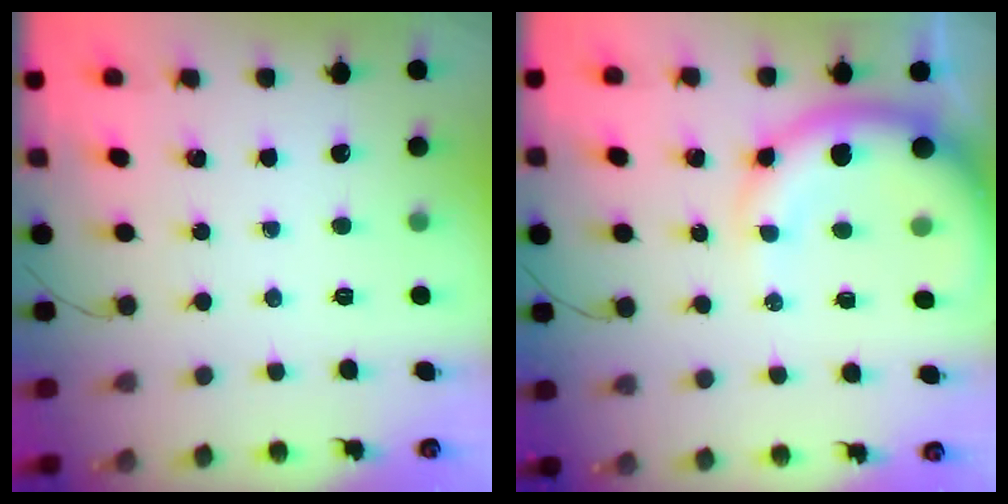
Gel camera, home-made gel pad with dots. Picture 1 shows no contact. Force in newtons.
{"total": 12.8, "press": 12.5, "slide": 2.8}